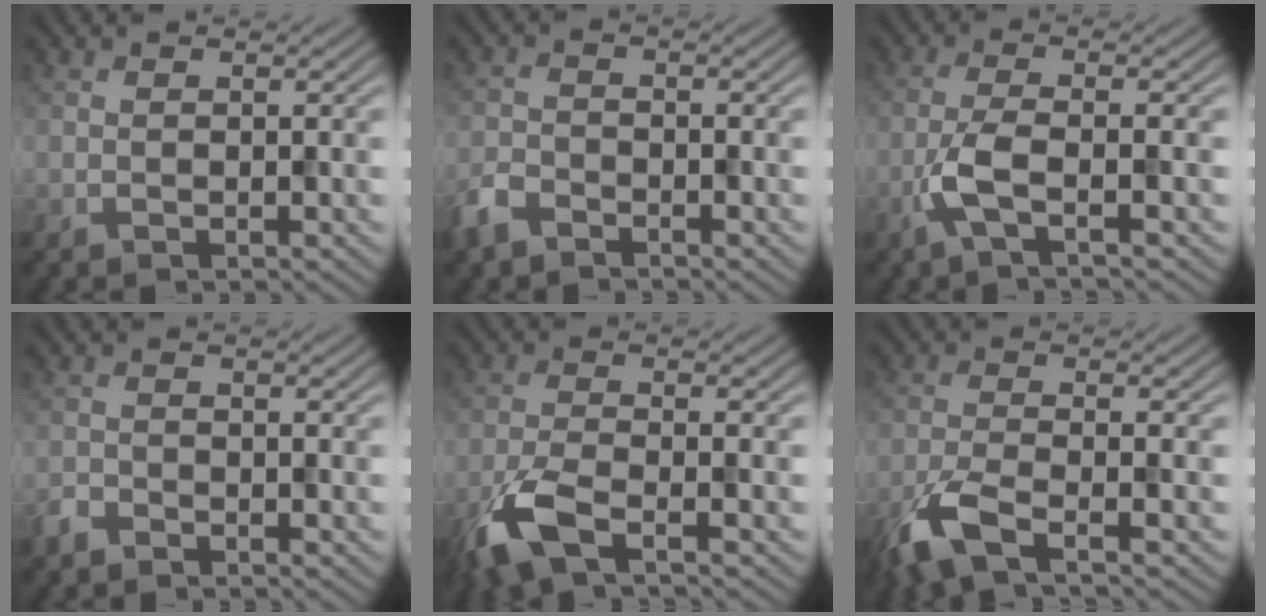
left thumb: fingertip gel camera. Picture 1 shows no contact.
{"total": 3.4, "force": [-2.7, 1.6, 1.3], "torque": [-0.029, -0.006, -0.068]}
{"total": 4.3, "force": [-1.9, 0.8, 3.8], "torque": [-0.083, 0.003, -0.051]}
{"total": 1.9, "force": [-1.7, 0.8, 0.5], "torque": [-0.010, -0.002, -0.041]}
{"total": 6.7, "force": [-4.0, 1.9, 5.1], "torque": [-0.116, -0.009, -0.096]}
{"total": 6.1, "force": [-3.8, 1.4, 4.6], "torque": [-0.100, -0.009, -0.092]}